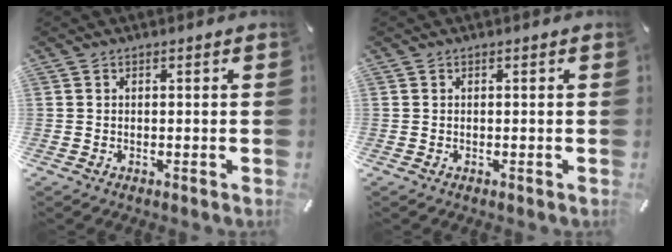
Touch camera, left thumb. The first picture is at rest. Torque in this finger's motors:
{"motor_torque": [0.03, 0.00, -0.08, 0.11, 0.00]}